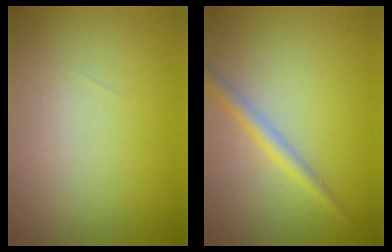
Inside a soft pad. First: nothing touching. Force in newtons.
{"total": 1.9, "press": 1.9, "slide": 0.1}